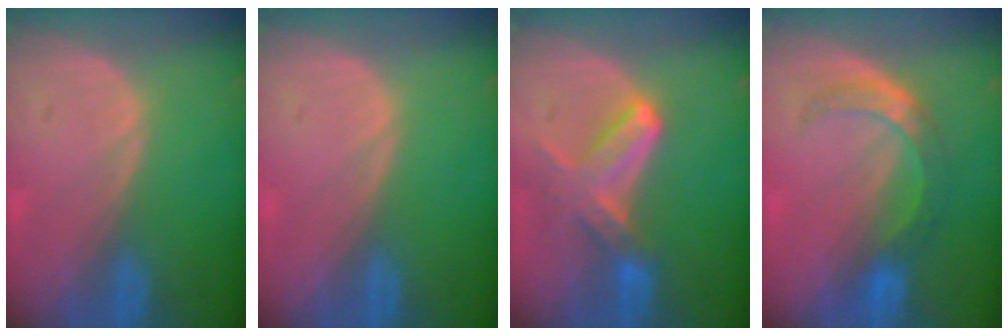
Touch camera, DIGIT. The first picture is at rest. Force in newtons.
{"total": 0.0}
{"total": 6.4, "press": 6.4, "slide": 0.6}
{"total": 5.6, "press": 5.4, "slide": 1.2}